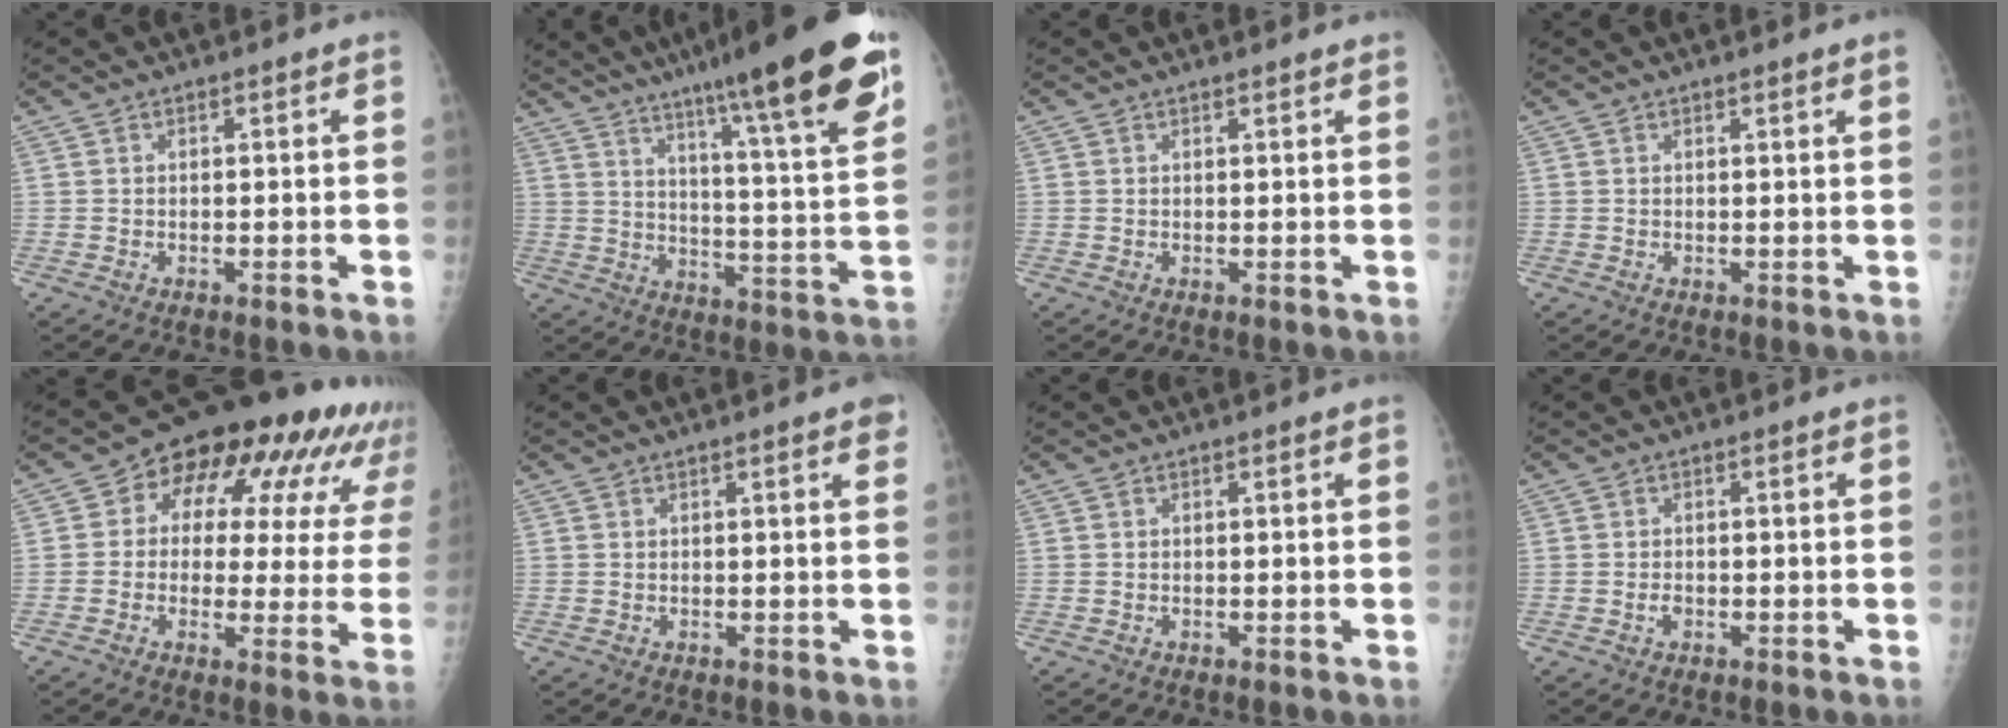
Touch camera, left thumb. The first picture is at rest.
{"total": 23.7, "force": [15.3, 2.1, 18.0], "torque": [-0.250, -0.052, 0.224]}
{"total": 0.9, "force": [0.9, 0.1, 0.3], "torque": [-0.002, 0.000, 0.013]}
{"total": 1.3, "force": [0.9, -0.1, 1.0], "torque": [-0.012, -0.001, 0.011]}
{"total": 20.0, "force": [8.5, 11.2, 14.2], "torque": [-0.149, 0.019, 0.104]}
{"total": 2.3, "force": [1.3, 0.4, 1.8], "torque": [-0.018, 0.000, 0.013]}
{"total": 0.0}
{"total": 1.2, "force": [-0.5, 0.8, 0.7], "torque": [-0.010, 0.002, -0.008]}